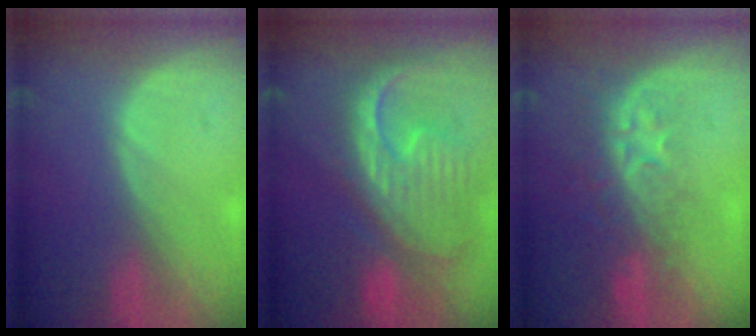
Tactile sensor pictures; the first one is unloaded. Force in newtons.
{"total": 12.7, "press": 10.9, "slide": 6.5}
{"total": 8.7, "press": 7.2, "slide": 5.0}